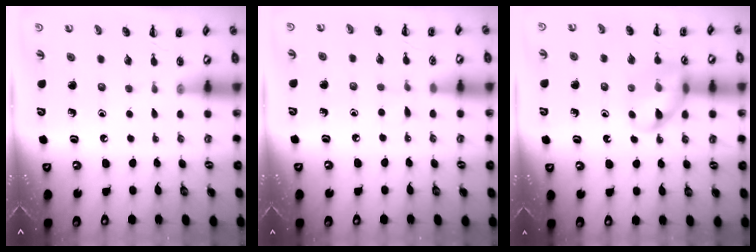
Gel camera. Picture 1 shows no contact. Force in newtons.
{"total": 5.0, "press": 4.7, "slide": 1.7}
{"total": 12.6, "press": 12.5, "slide": 1.6}